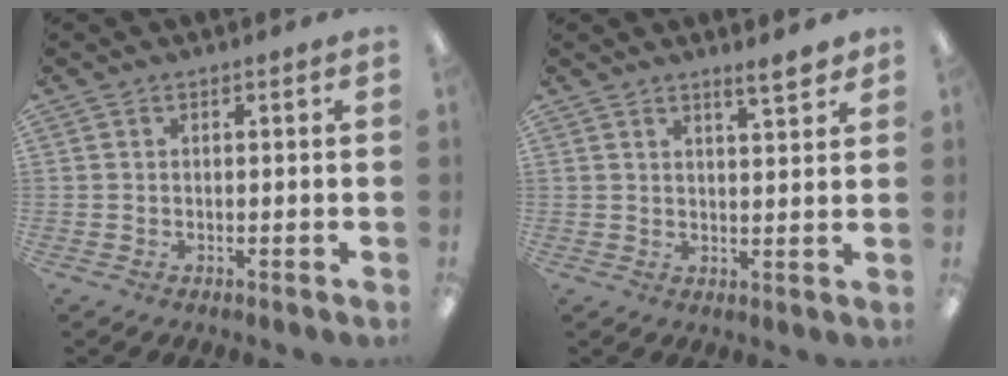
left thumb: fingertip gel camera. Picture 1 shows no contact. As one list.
[{"total": 4.6, "force": [4.0, 0.7, 2.3], "torque": [-0.021, -0.029, 0.063]}]